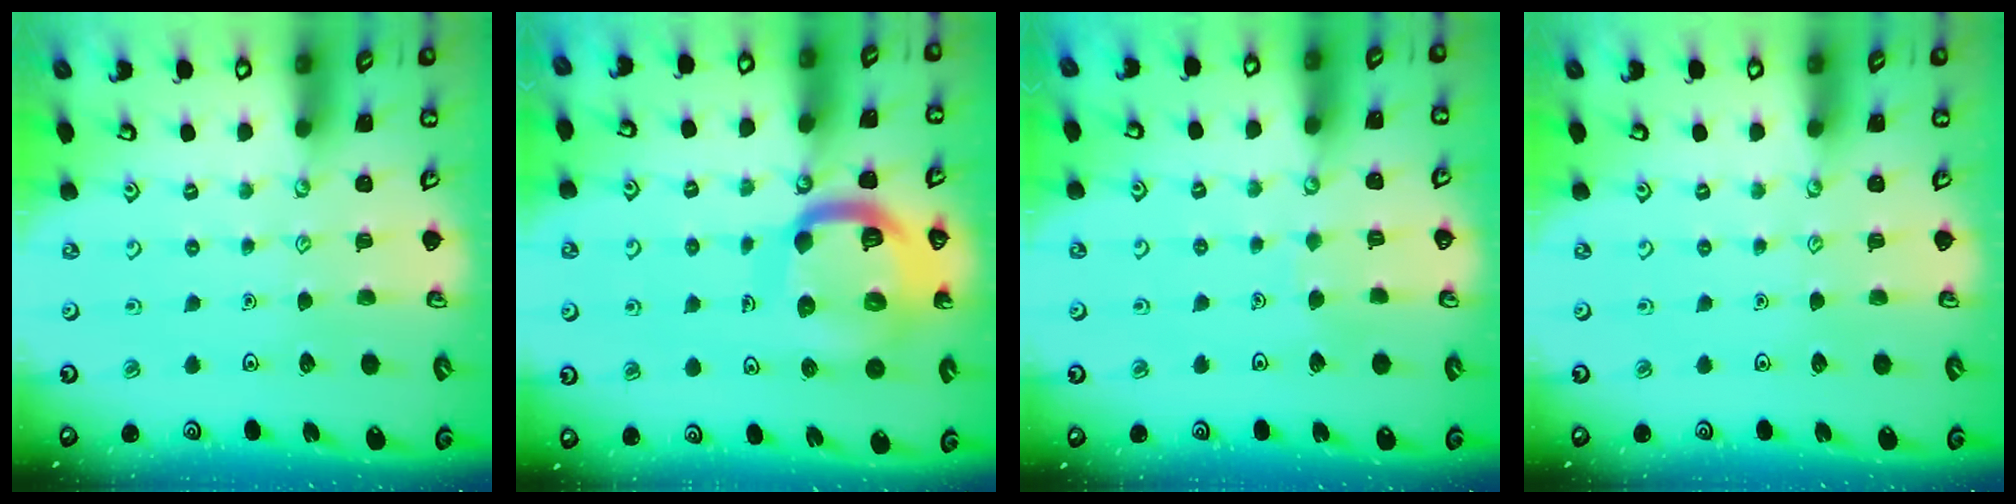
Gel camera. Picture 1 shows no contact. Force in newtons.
{"total": 17.4, "press": 17.3, "slide": 1.9}
{"total": 3.0, "press": 3.0, "slide": 0.2}
{"total": 0.0}